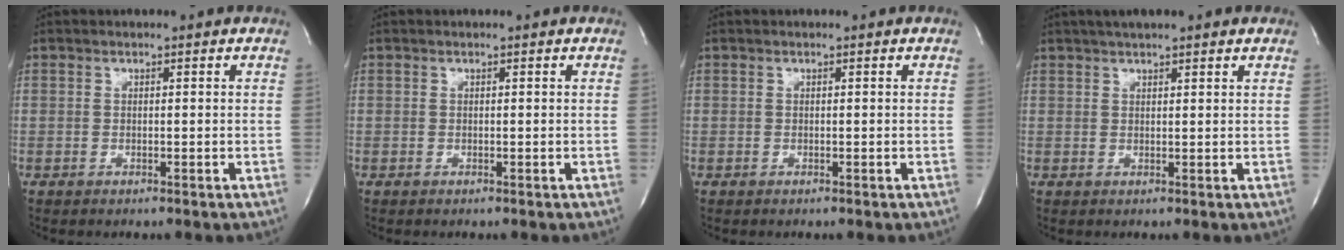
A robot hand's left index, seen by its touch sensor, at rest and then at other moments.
{"total": 0.0}
{"total": 0.0}
{"total": 5.9, "force": [4.7, 1.0, 3.5], "torque": [-0.056, 0.031, 0.069]}